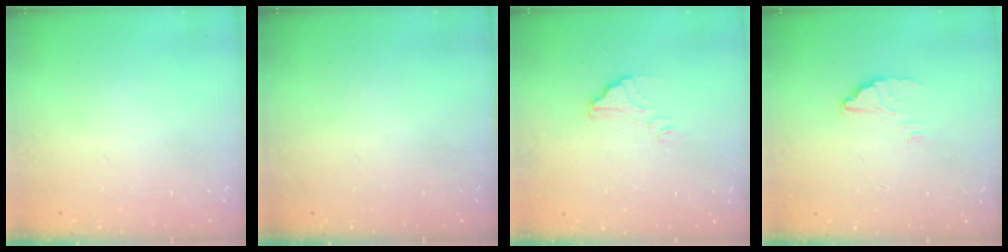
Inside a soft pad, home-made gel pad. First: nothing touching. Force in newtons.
{"total": 0.0}
{"total": 2.9, "press": 2.9, "slide": 0.2}
{"total": 2.2, "press": 2.2, "slide": 0.2}